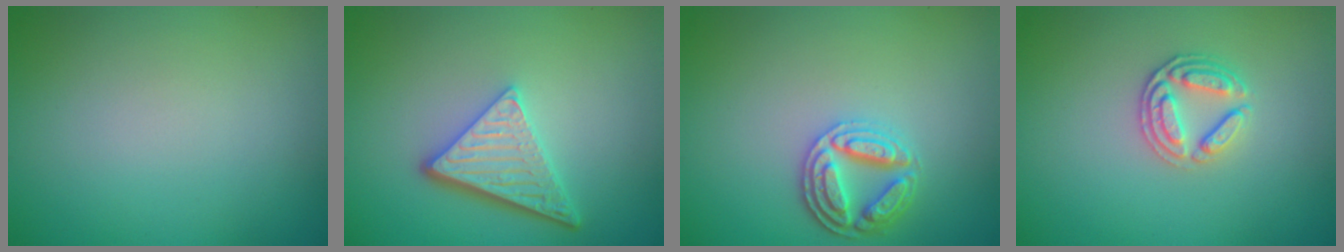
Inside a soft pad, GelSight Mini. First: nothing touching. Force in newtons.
{"total": 4.7, "press": 3.5, "slide": 3.1}
{"total": 3.7, "press": 3.3, "slide": 1.7}
{"total": 2.6, "press": 2.5, "slide": 0.8}